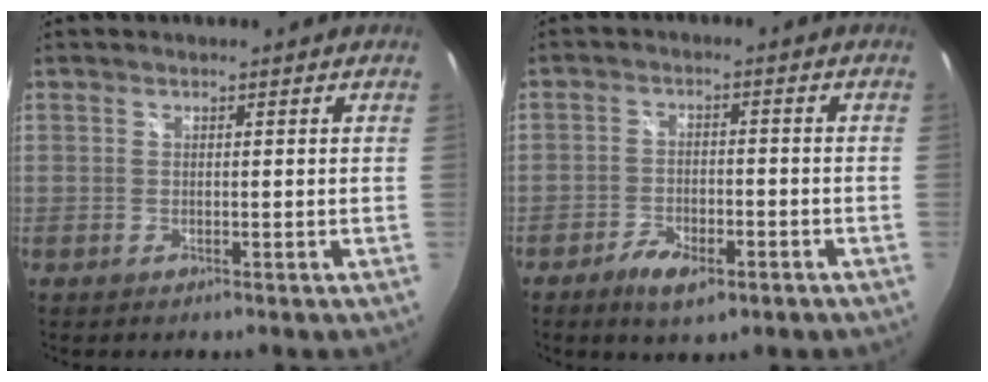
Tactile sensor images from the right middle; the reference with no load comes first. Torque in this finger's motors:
{"motor_torque": [0.06, 0.09, 0.12, 0.04]}